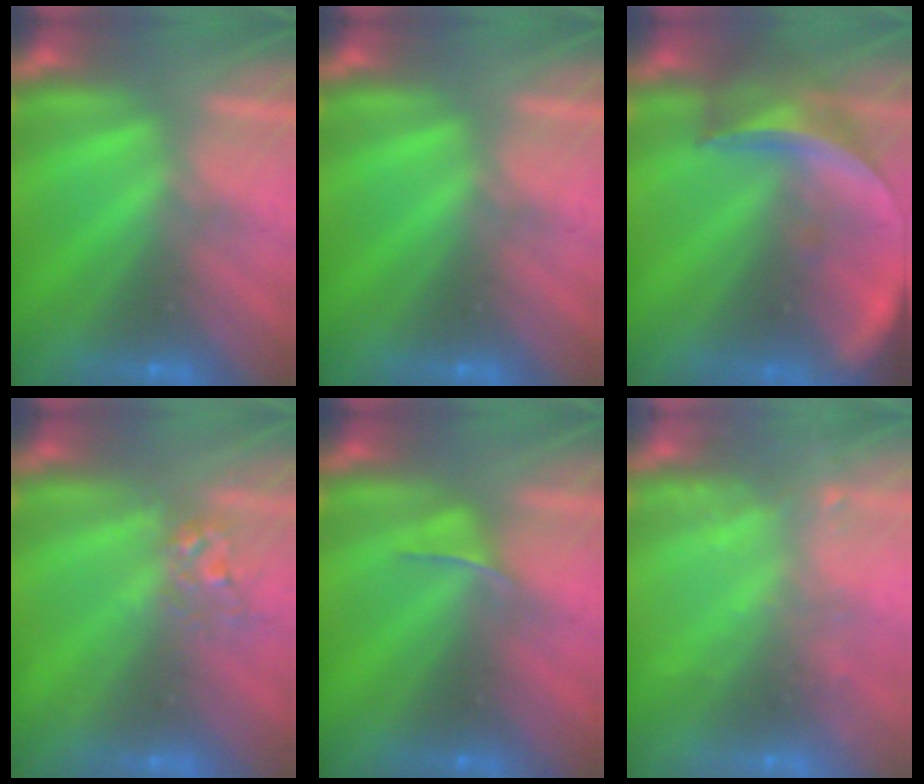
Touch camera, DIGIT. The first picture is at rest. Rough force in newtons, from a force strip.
{"total": 0.0}
{"total": 9.4}
{"total": 2.7}
{"total": 2.6}
{"total": 9.0}